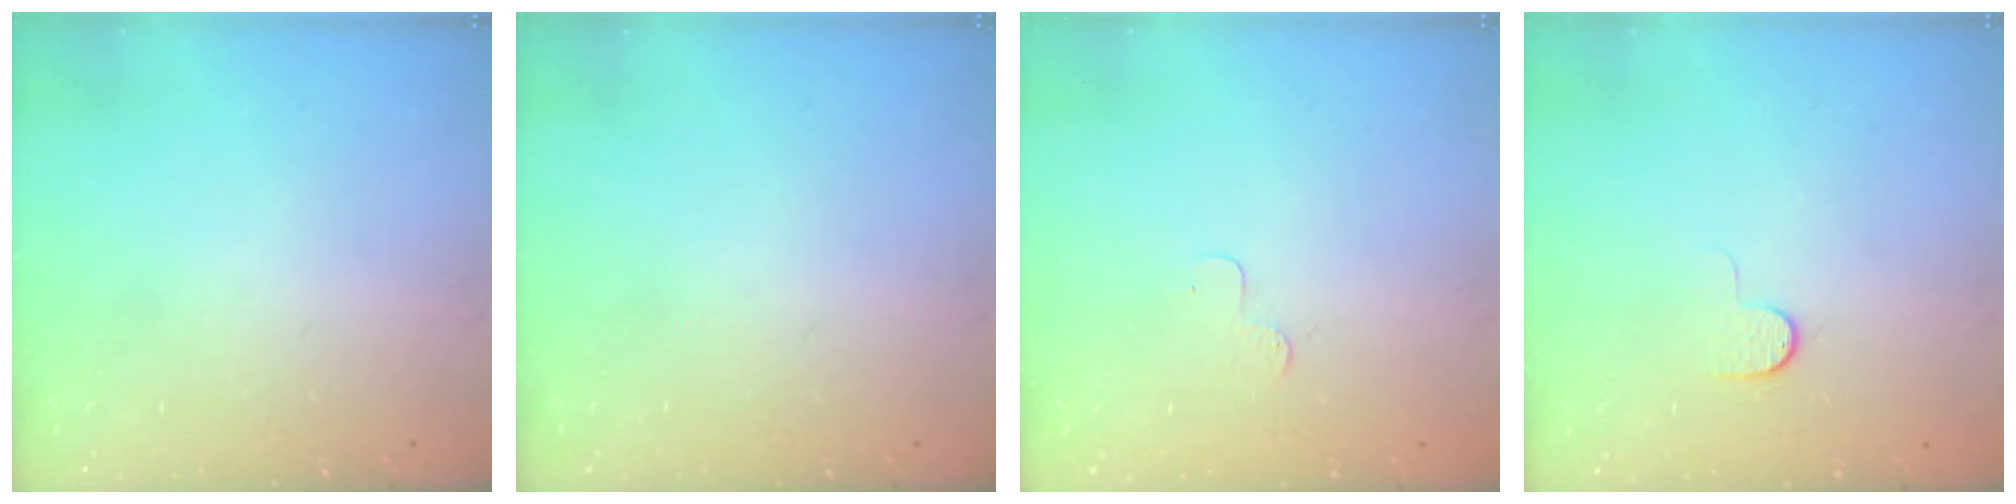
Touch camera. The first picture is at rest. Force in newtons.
{"total": 0.0}
{"total": 3.6, "press": 3.6, "slide": 0.4}
{"total": 5.0, "press": 5.0, "slide": 0.5}